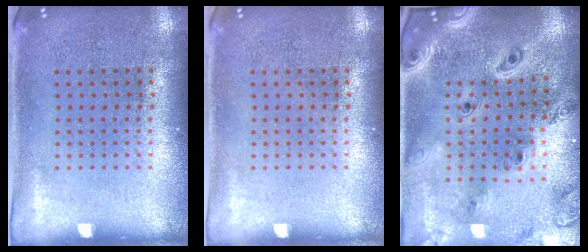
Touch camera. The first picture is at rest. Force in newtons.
{"total": 0.0}
{"total": 2.8, "press": 2.4, "slide": 1.4}